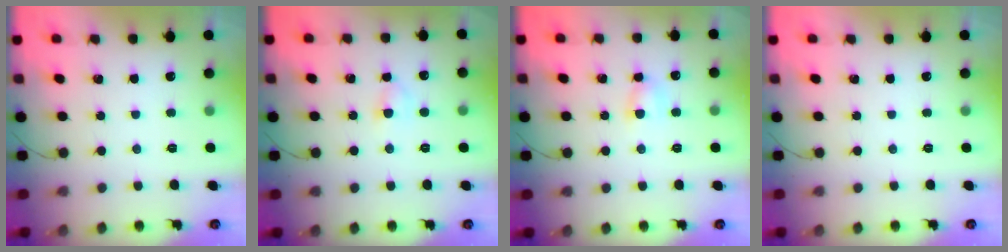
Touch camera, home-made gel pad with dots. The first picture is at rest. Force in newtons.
{"total": 3.4, "press": 3.2, "slide": 1.2}
{"total": 4.5, "press": 4.4, "slide": 0.8}
{"total": 0.0}